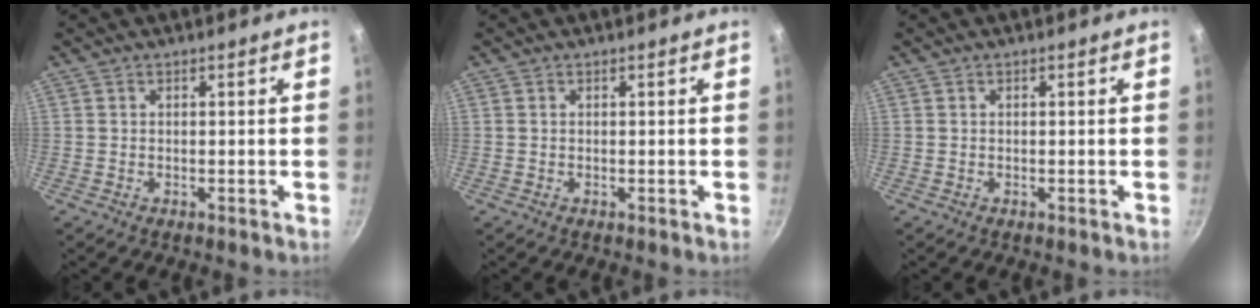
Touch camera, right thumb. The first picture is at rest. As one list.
[{"total": 0.0}, {"total": 0.0}]